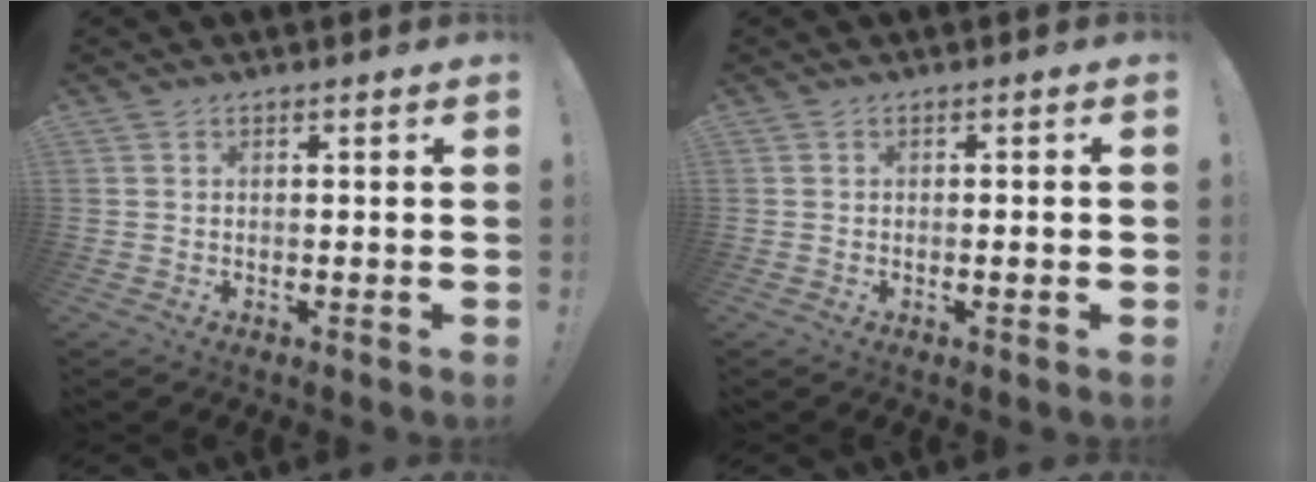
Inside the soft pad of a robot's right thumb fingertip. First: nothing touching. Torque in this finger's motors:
{"motor_torque": [-0.09, -0.22, -0.07, 0.08, -0.02]}